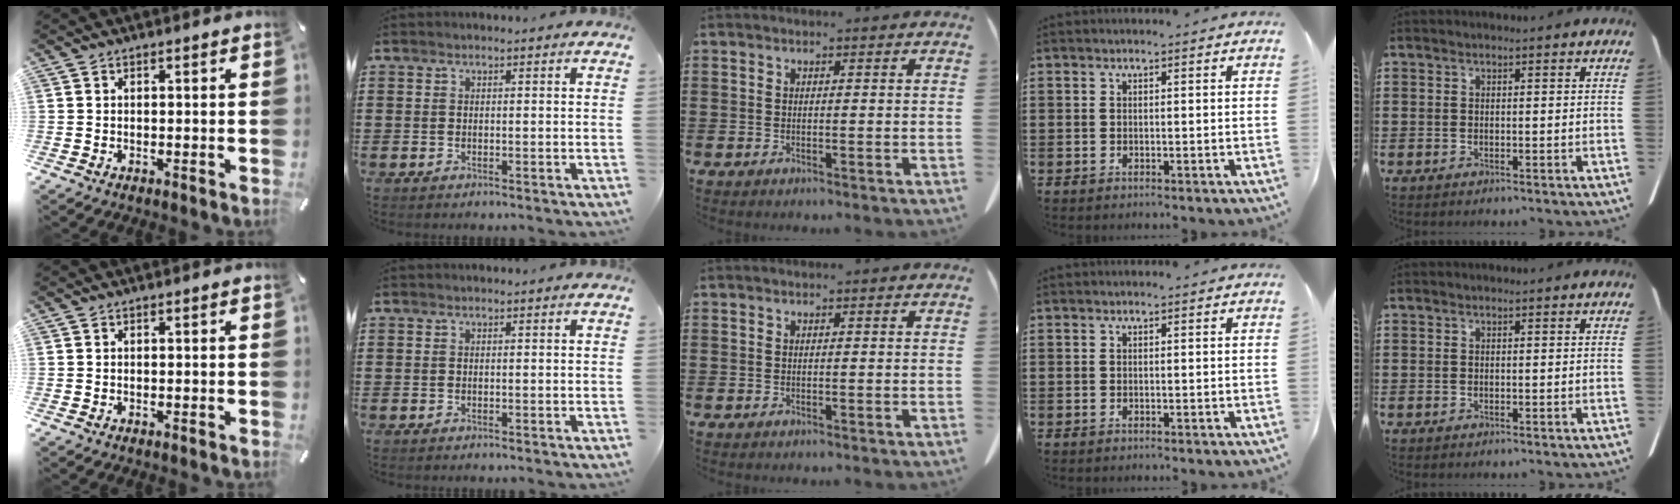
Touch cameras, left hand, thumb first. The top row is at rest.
{}